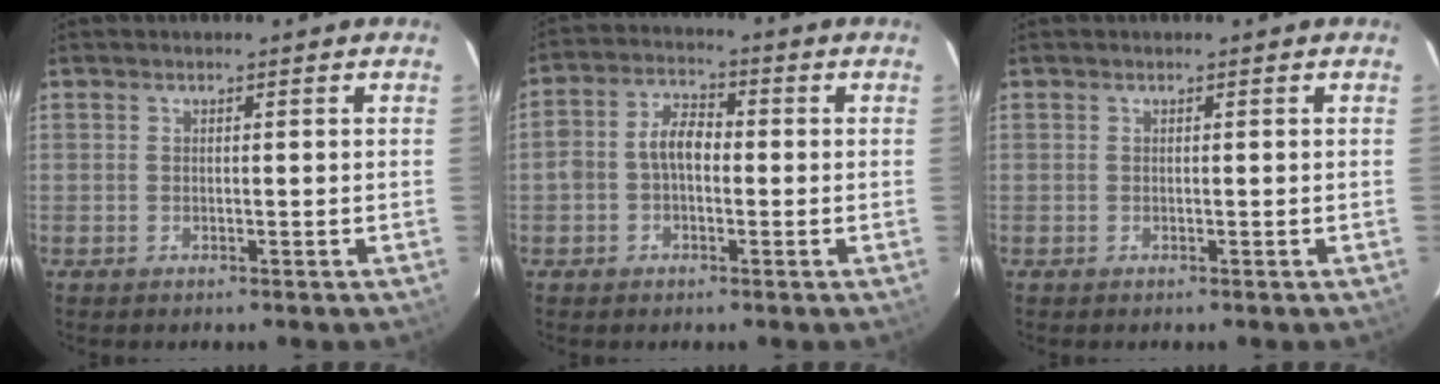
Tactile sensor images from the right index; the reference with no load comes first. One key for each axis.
{"total": 5.9, "fx": -0.8, "fy": 4.0, "fz": 4.4, "tx": -0.085, "ty": 0.021, "tz": -0.014}
{"total": 0.0}